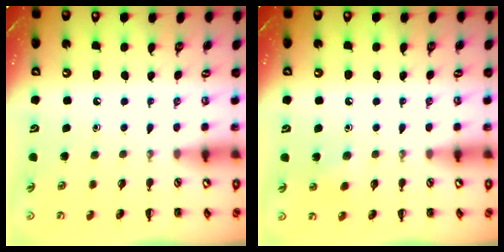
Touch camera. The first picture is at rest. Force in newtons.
{"total": 5.1, "press": 4.9, "slide": 1.4}